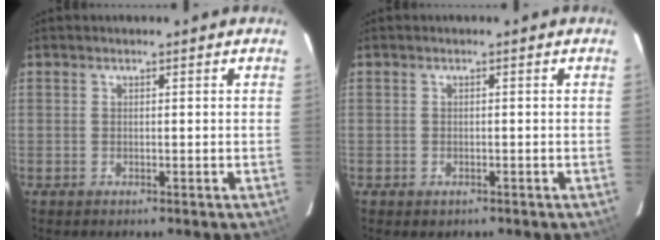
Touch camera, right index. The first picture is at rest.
{"total": 1.2, "force": [-0.6, 1.0, 0.4], "torque": [-0.006, 0.000, -0.007]}